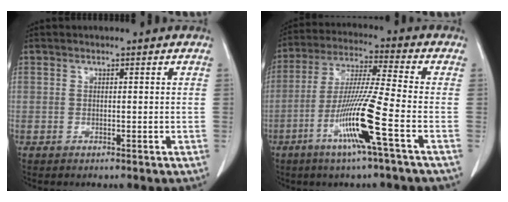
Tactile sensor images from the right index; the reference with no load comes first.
{"total": 12.4, "force": [-5.1, -1.3, 11.2], "torque": [-0.222, -0.015, -0.102]}